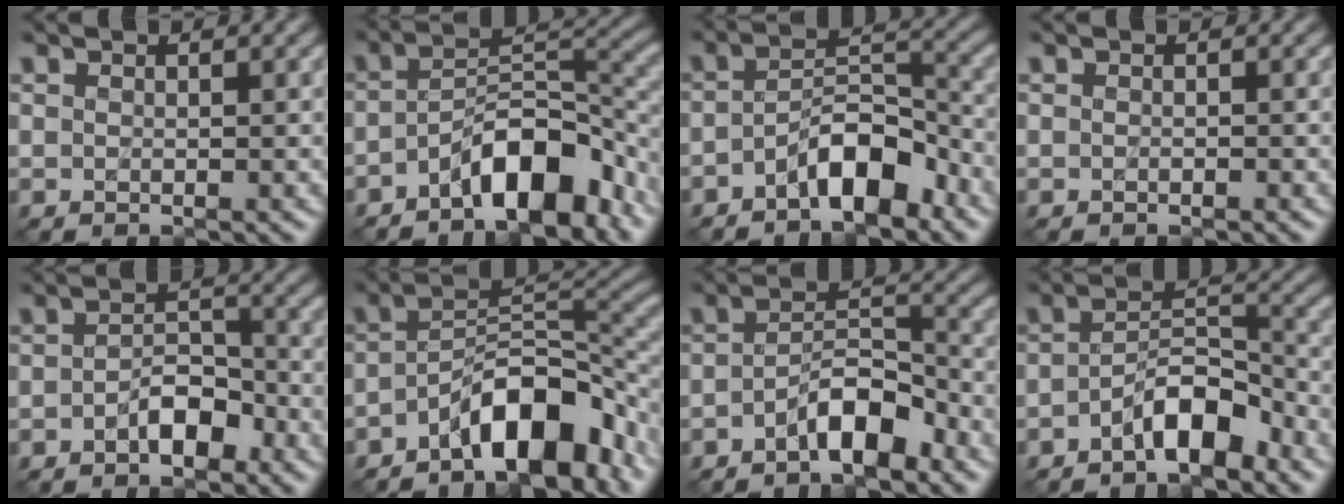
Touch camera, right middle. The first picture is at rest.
{"total": 7.3, "force": [-4.4, 2.7, 5.2], "torque": [-0.074, 0.012, -0.082]}
{"total": 5.5, "force": [-3.1, 2.2, 4.0], "torque": [-0.065, 0.013, -0.057]}
{"total": 0.0}
{"total": 3.0, "force": [-1.6, 1.5, 2.0], "torque": [-0.029, 0.011, -0.029]}
{"total": 8.6, "force": [-5.3, 3.1, 6.0], "torque": [-0.082, 0.014, -0.096]}
{"total": 4.5, "force": [-2.6, 1.6, 3.4], "torque": [-0.056, 0.012, -0.046]}
{"total": 5.1, "force": [-2.9, 1.9, 3.7], "torque": [-0.062, 0.013, -0.054]}